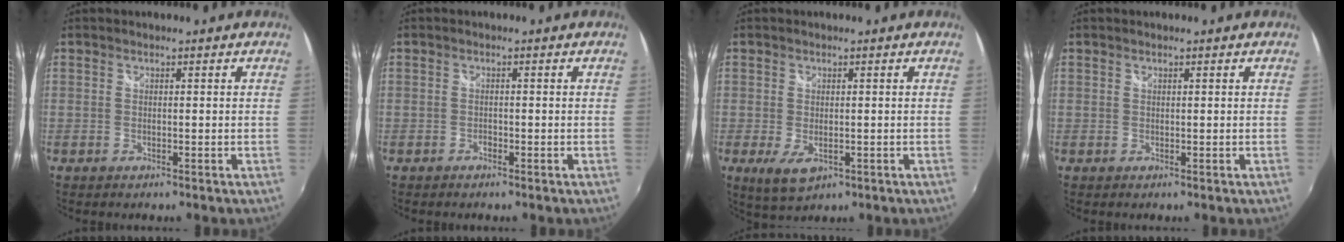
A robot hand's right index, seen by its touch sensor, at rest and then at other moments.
{"total": 0.7, "force": [-0.5, 0.4, 0.2], "torque": [-0.005, 0.000, -0.009]}
{"total": 4.8, "force": [-1.2, 2.7, 3.7], "torque": [-0.071, -0.016, -0.014]}
{"total": 0.0}